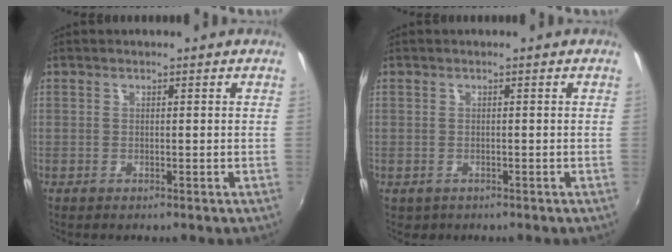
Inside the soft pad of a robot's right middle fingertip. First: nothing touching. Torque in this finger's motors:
{"motor_torque": [-0.03, -0.29, 0.01, -0.01]}